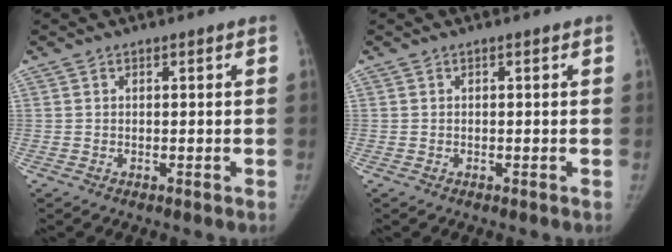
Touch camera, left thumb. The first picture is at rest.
{"total": 0.0}